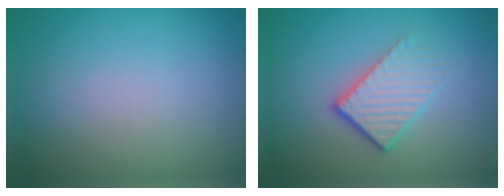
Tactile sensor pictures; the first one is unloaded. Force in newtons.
{"total": 4.2, "press": 2.7, "slide": 3.2}